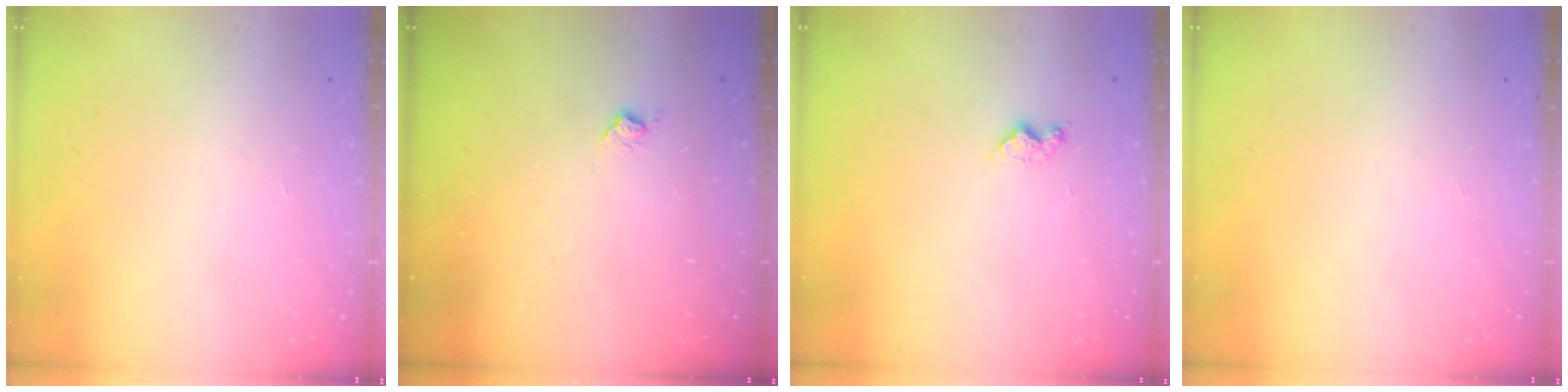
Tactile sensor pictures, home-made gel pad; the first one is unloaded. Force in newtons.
{"total": 5.3, "press": 5.2, "slide": 0.8}
{"total": 5.9, "press": 5.9, "slide": 0.5}
{"total": 0.0}